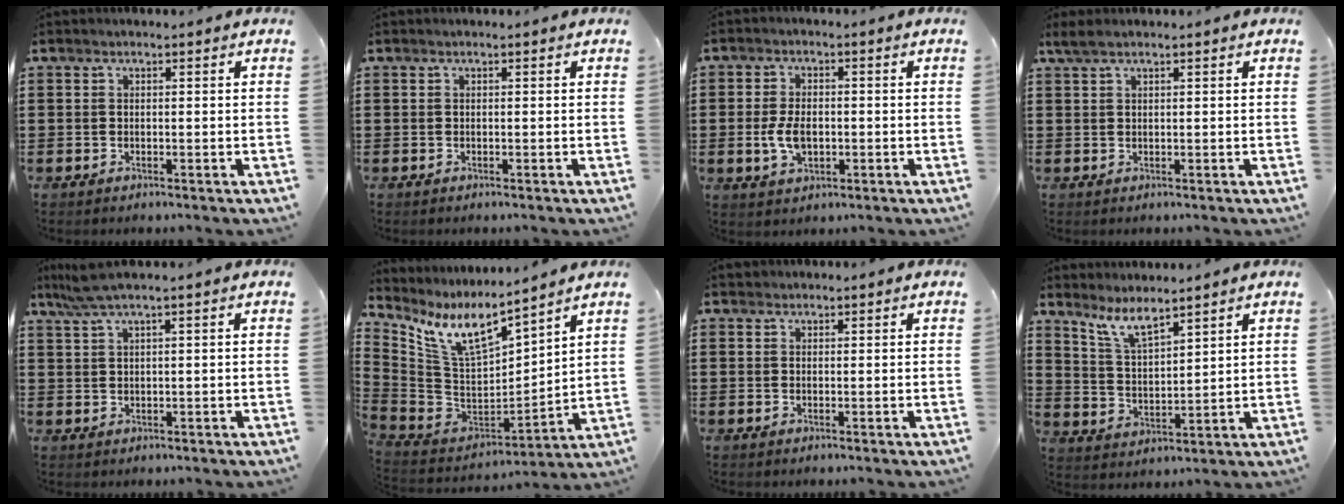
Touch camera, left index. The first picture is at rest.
{"total": 0.0}
{"total": 5.2, "force": [-0.8, 2.9, 4.2], "torque": [-0.097, -0.003, -0.019]}
{"total": 1.6, "force": [0.9, 0.2, 1.3], "torque": [-0.027, 0.000, 0.017]}
{"total": 3.0, "force": [1.7, -0.1, 2.5], "torque": [-0.050, 0.000, 0.030]}
{"total": 10.3, "force": [7.2, 2.6, 6.9], "torque": [-0.163, -0.046, 0.125]}
{"total": 0.6, "force": [0.5, 0.3, 0.0], "torque": [-0.001, 0.001, 0.011]}
{"total": 6.0, "force": [4.9, 0.8, 3.4], "torque": [-0.081, -0.018, 0.087]}